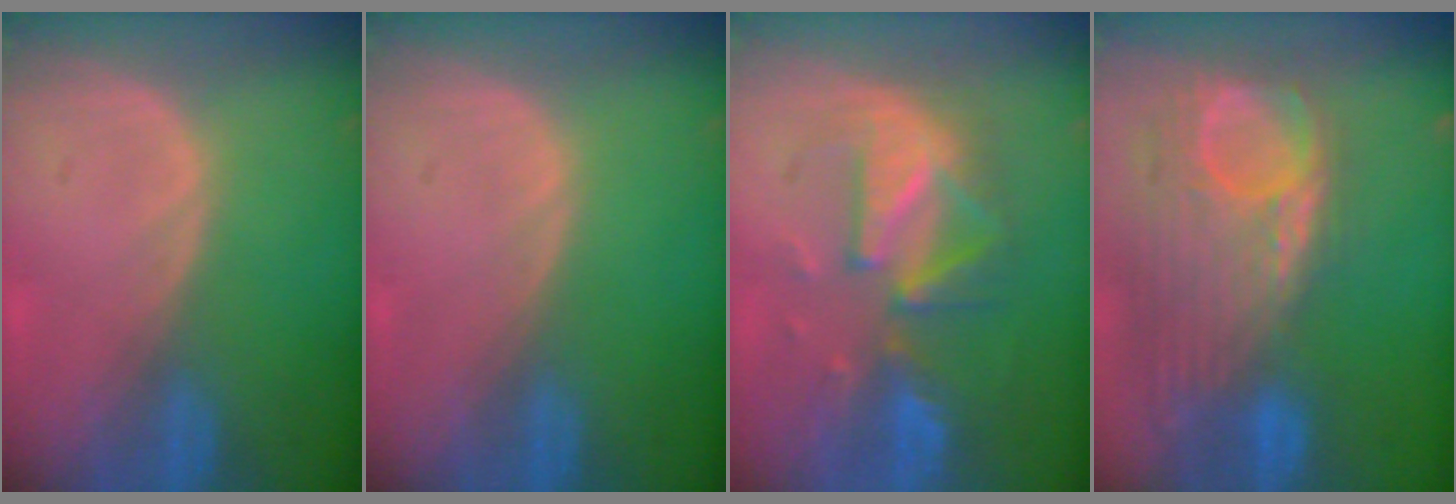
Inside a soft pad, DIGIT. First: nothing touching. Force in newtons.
{"total": 0.0}
{"total": 8.8, "press": 8.7, "slide": 1.4}
{"total": 12.5, "press": 10.6, "slide": 6.6}